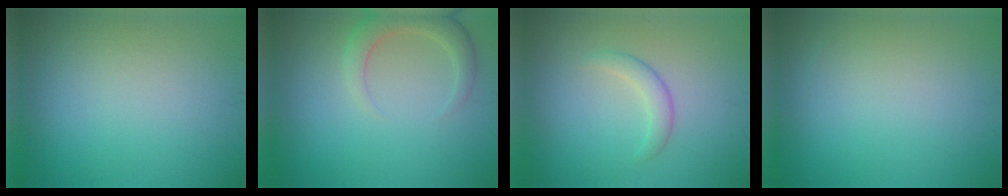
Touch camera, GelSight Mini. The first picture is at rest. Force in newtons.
{"total": 3.1, "press": 3.1, "slide": 0.4}
{"total": 1.8, "press": 1.8, "slide": 0.1}
{"total": 0.0}